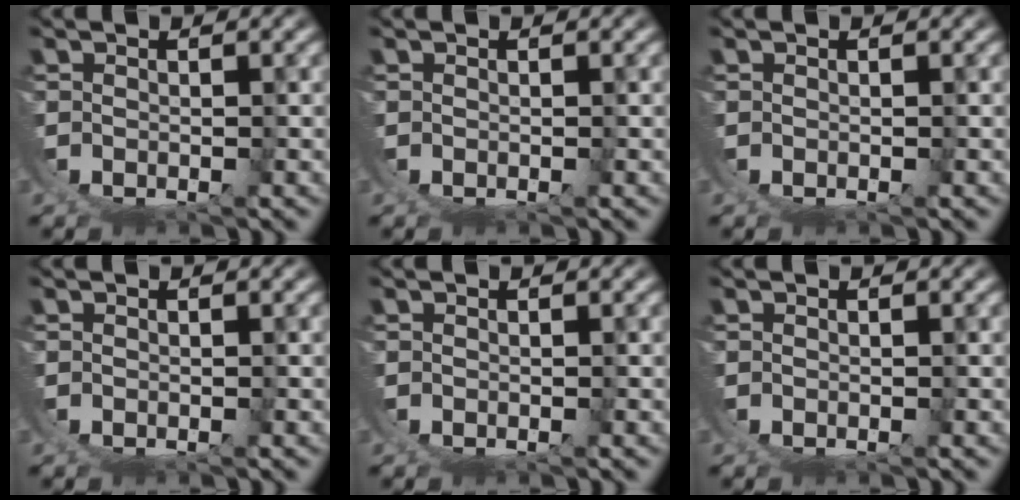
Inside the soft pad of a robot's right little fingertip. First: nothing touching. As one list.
[{"total": 0.0}, {"total": 0.0}, {"total": 0.0}, {"total": 0.0}, {"total": 0.0}]